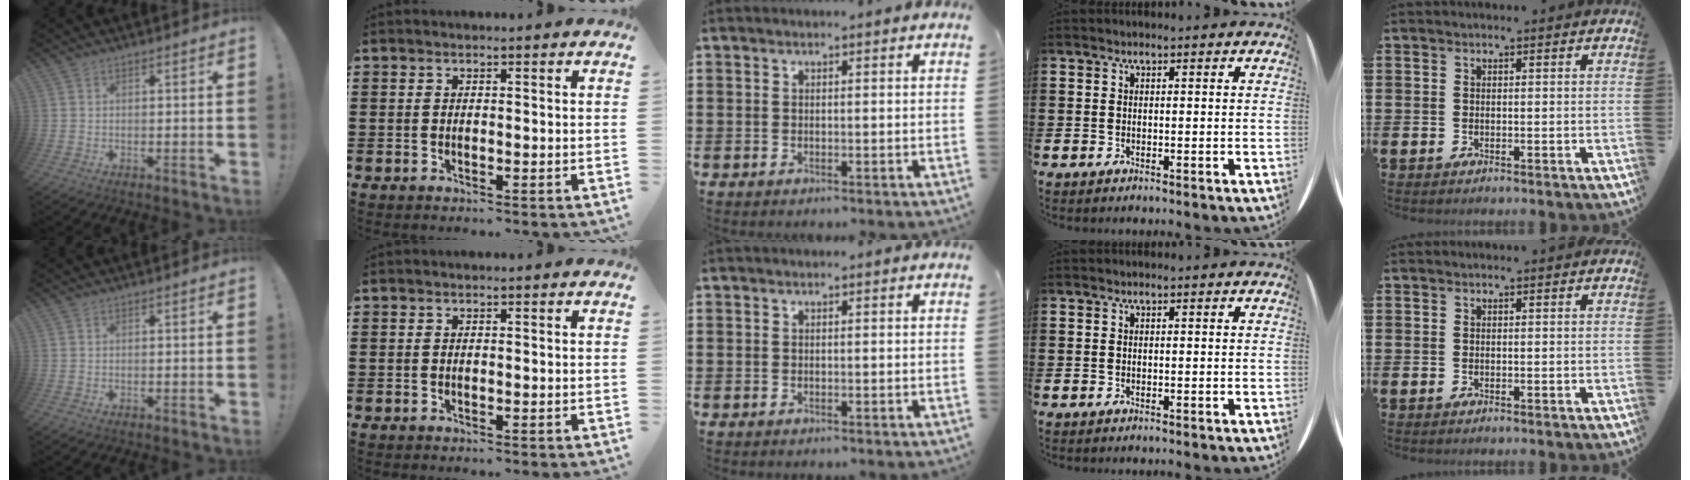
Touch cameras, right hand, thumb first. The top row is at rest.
{}